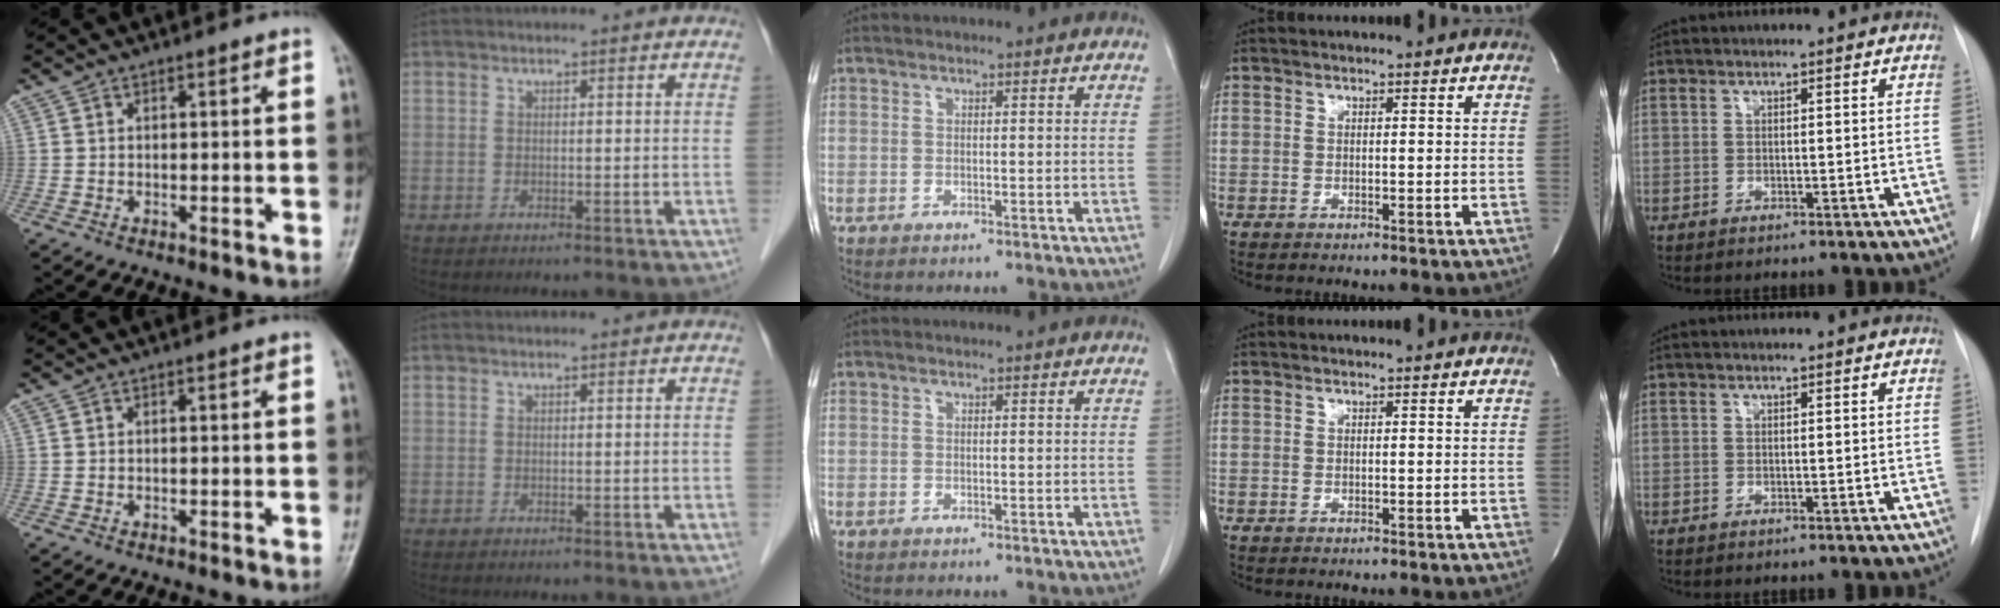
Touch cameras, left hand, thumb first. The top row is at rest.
{}